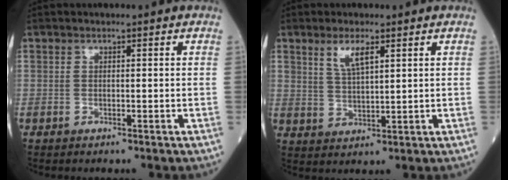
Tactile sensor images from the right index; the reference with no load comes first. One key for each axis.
{"total": 4.4, "fx": 2.5, "fy": 1.1, "fz": 3.5, "tx": -0.073, "ty": -0.001, "tz": 0.051}